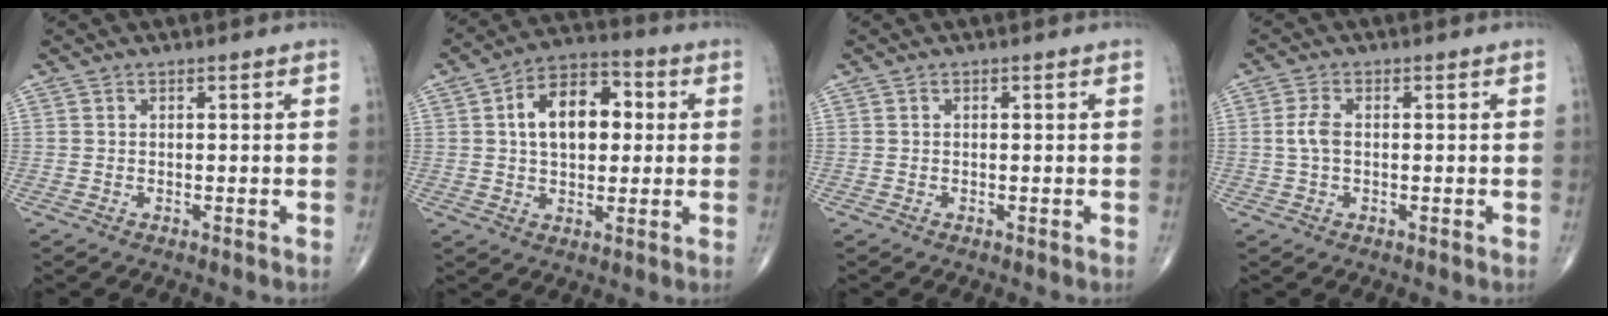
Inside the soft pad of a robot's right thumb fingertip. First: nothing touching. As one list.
[{"total": 12.9, "force": [2.1, 8.0, 10.0], "torque": [-0.135, 0.019, 0.026]}, {"total": 0.0}, {"total": 3.3, "force": [0.0, 1.9, 2.8], "torque": [-0.064, 0.006, -0.003]}]